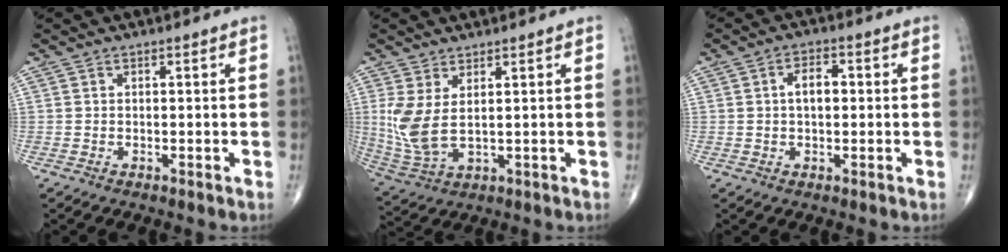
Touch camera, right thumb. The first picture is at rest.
{"total": 8.1, "force": [1.5, 3.5, 7.1], "torque": [-0.171, -0.014, 0.044]}
{"total": 4.1, "force": [0.3, 2.3, 3.3], "torque": [-0.052, 0.010, 0.000]}